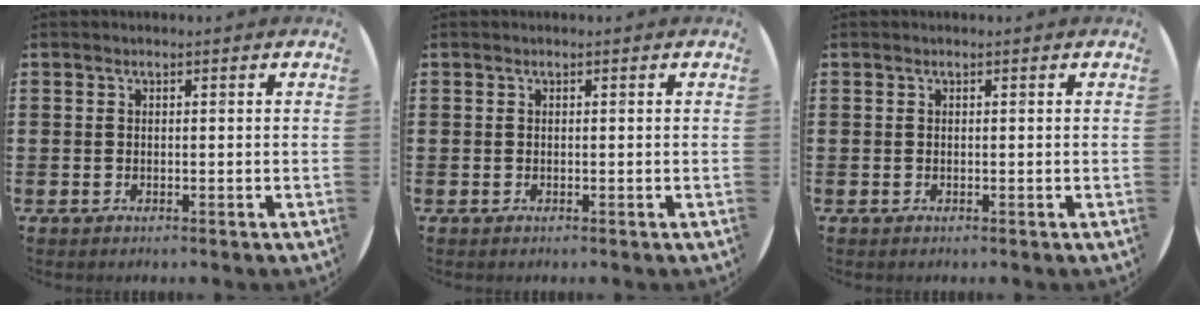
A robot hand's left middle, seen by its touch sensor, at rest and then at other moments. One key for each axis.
{"total": 0.0}
{"total": 0.0}